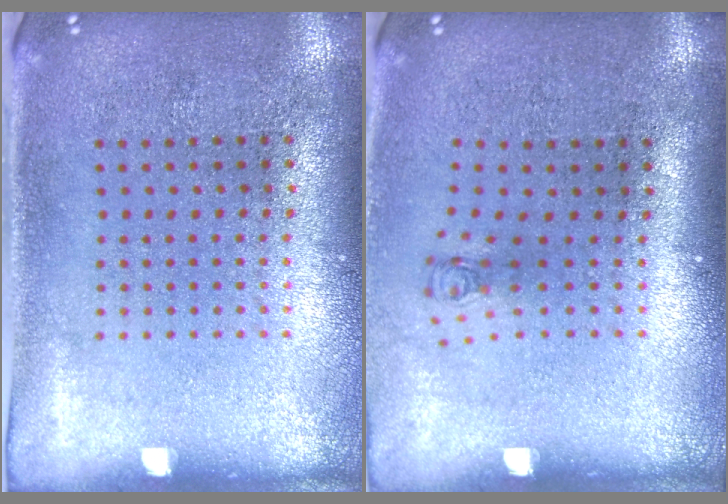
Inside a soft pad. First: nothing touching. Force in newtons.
{"total": 0.7, "press": 0.4, "slide": 0.6}